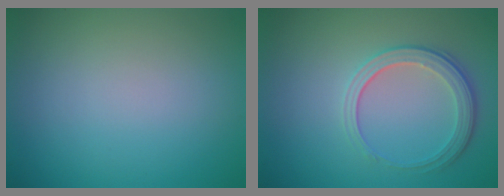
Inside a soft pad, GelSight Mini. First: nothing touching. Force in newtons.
{"total": 3.2, "press": 2.6, "slide": 1.9}